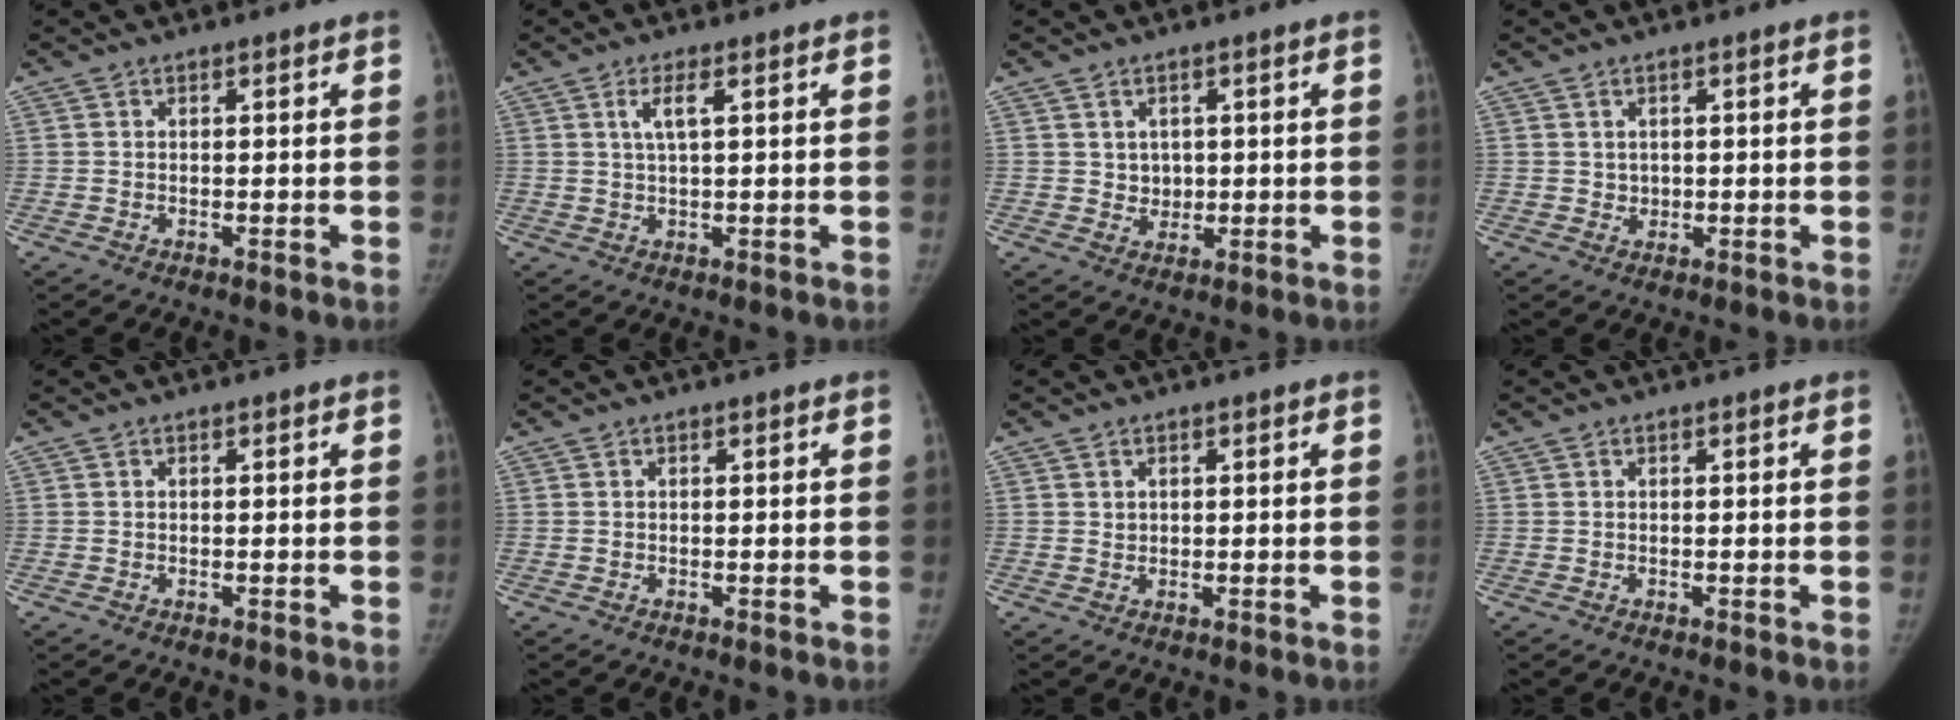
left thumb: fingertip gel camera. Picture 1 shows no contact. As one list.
[{"total": 3.1, "force": [1.2, 0.6, 2.9], "torque": [-0.061, 0.001, 0.025]}, {"total": 2.6, "force": [0.5, 2.4, 1.0], "torque": [0.002, -0.005, 0.011]}, {"total": 1.1, "force": [0.4, 1.0, 0.3], "torque": [0.005, -0.004, 0.005]}, {"total": 0.0}, {"total": 0.0}, {"total": 0.7, "force": [0.4, 0.6, 0.1], "torque": [0.009, -0.002, 0.006]}, {"total": 0.0}]